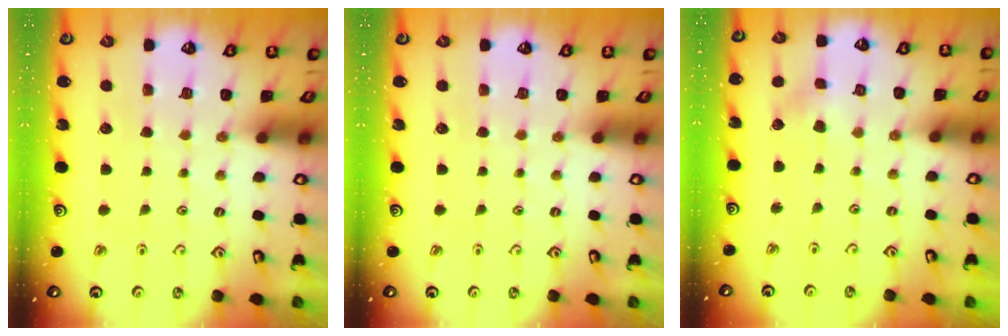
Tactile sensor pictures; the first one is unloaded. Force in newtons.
{"total": 0.0}
{"total": 2.7, "press": 2.7, "slide": 0.3}